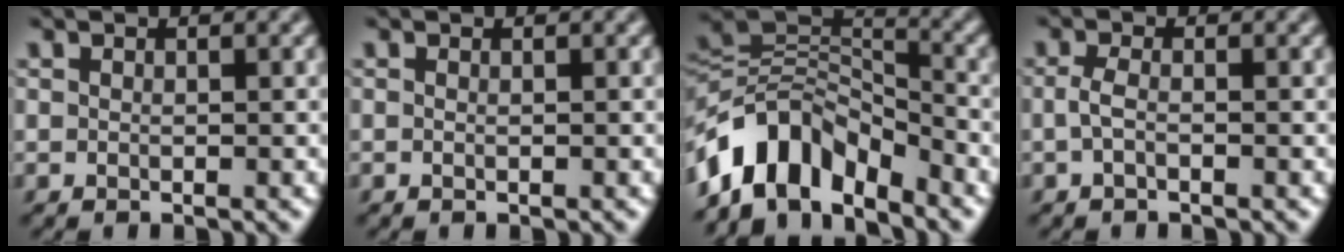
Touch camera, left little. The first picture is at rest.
{"total": 0.0}
{"total": 8.7, "force": [-5.7, 4.4, 4.8], "torque": [-0.071, 0.011, -0.115]}
{"total": 1.6, "force": [-0.6, 0.6, 1.3], "torque": [-0.034, 0.003, -0.015]}